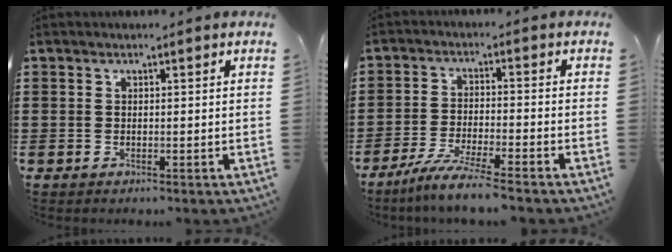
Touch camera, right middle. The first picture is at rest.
{"total": 5.9, "force": [-5.2, -0.6, 2.8], "torque": [-0.064, -0.020, -0.098]}